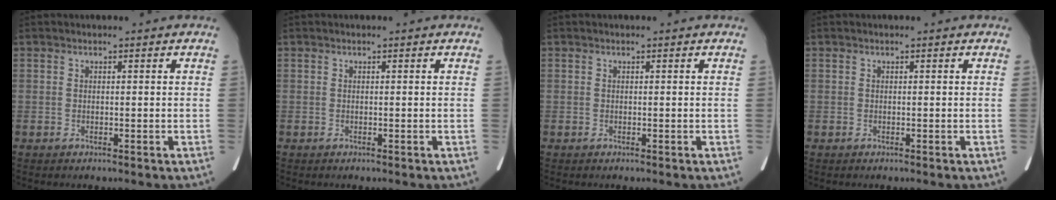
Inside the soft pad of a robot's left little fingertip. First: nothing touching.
{"total": 0.0}
{"total": 0.0}
{"total": 0.0}